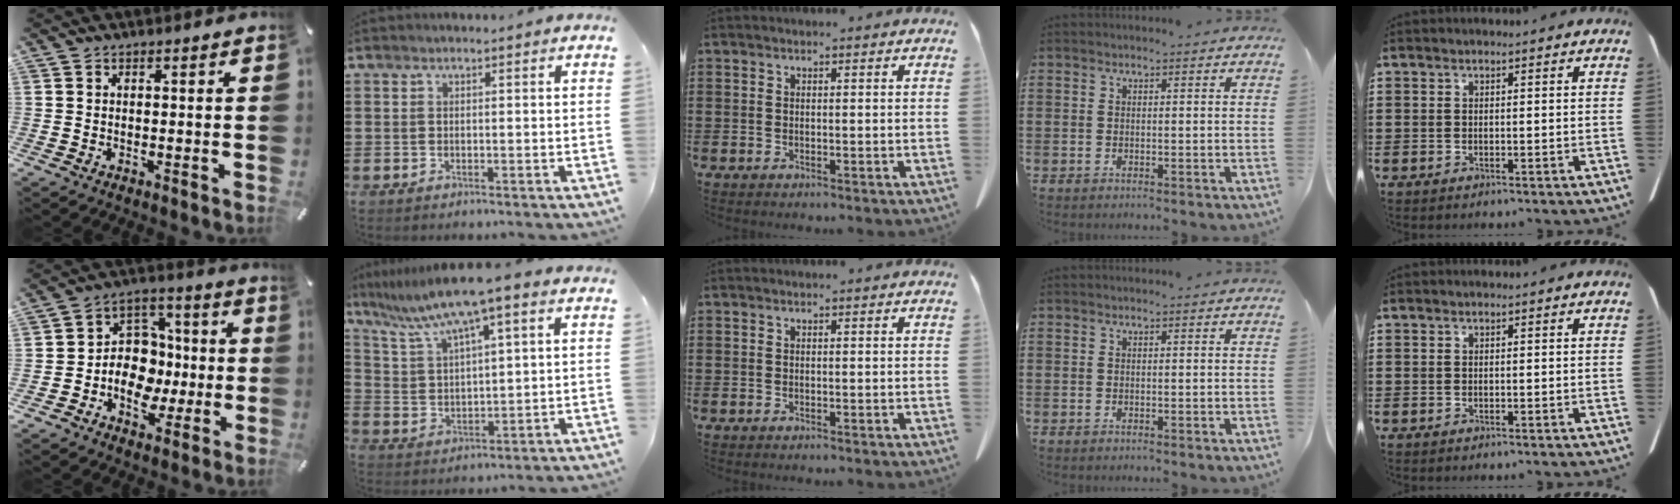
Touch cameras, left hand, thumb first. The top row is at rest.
{"thumb": {"total": 11.6, "force": [-3.3, 10.0, 4.9], "torque": [-0.070, 0.032, -0.051]}, "index": {"total": 8.9, "force": [6.6, 0.5, 6.1], "torque": [-0.135, -0.026, 0.112]}}